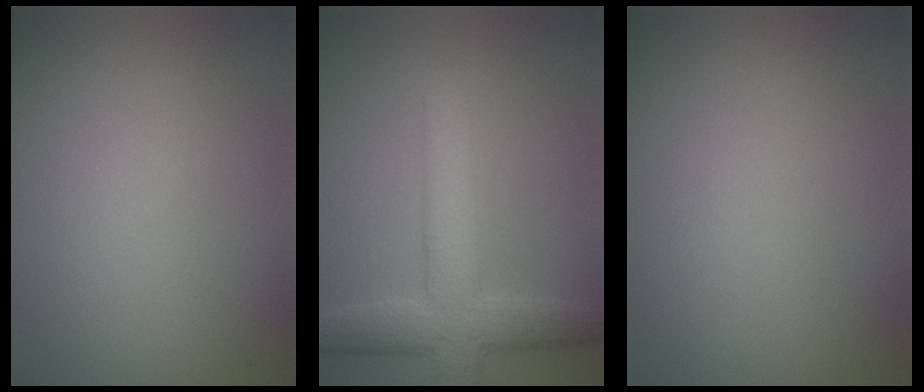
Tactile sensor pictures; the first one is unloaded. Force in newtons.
{"total": 6.3, "press": 6.3, "slide": 0.2}
{"total": 0.0}